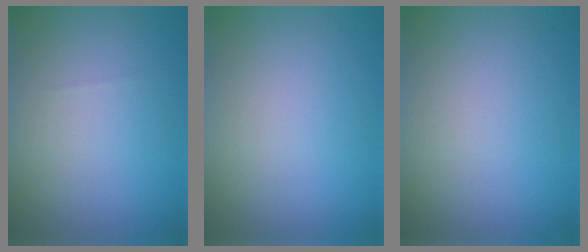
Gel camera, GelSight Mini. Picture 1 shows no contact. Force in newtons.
{"total": 0.0}
{"total": 0.0}